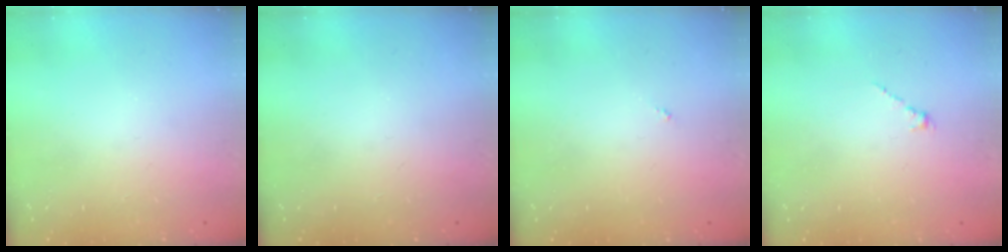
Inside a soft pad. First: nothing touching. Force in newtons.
{"total": 0.0}
{"total": 0.0}
{"total": 0.0}